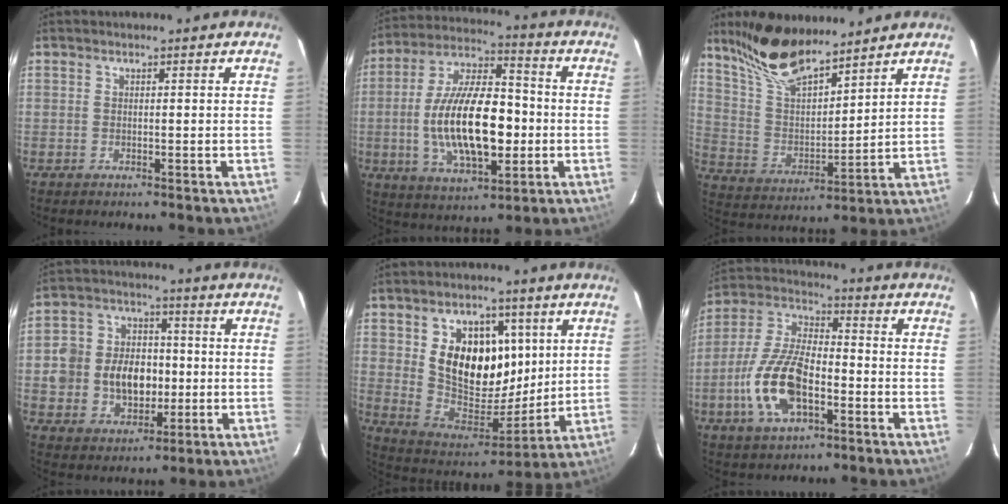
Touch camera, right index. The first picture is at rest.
{"total": 19.8, "force": [-2.7, 8.7, 17.6], "torque": [-0.336, 0.007, -0.040]}
{"total": 15.7, "force": [12.7, 4.6, 8.0], "torque": [-0.159, 0.013, 0.249]}
{"total": 12.3, "force": [-0.9, 10.5, 6.3], "torque": [-0.152, 0.029, -0.005]}
{"total": 17.6, "force": [5.3, 11.8, 11.9], "torque": [-0.221, 0.000, 0.108]}
{"total": 14.8, "force": [-5.1, 7.0, 12.1], "torque": [-0.260, 0.004, -0.094]}